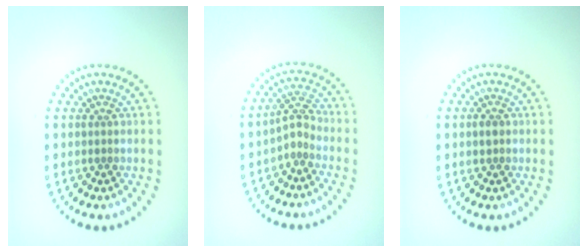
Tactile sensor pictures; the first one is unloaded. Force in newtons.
{"total": 2.1, "press": 1.5, "slide": 1.5}
{"total": 0.9, "press": 0.9, "slide": 0.2}